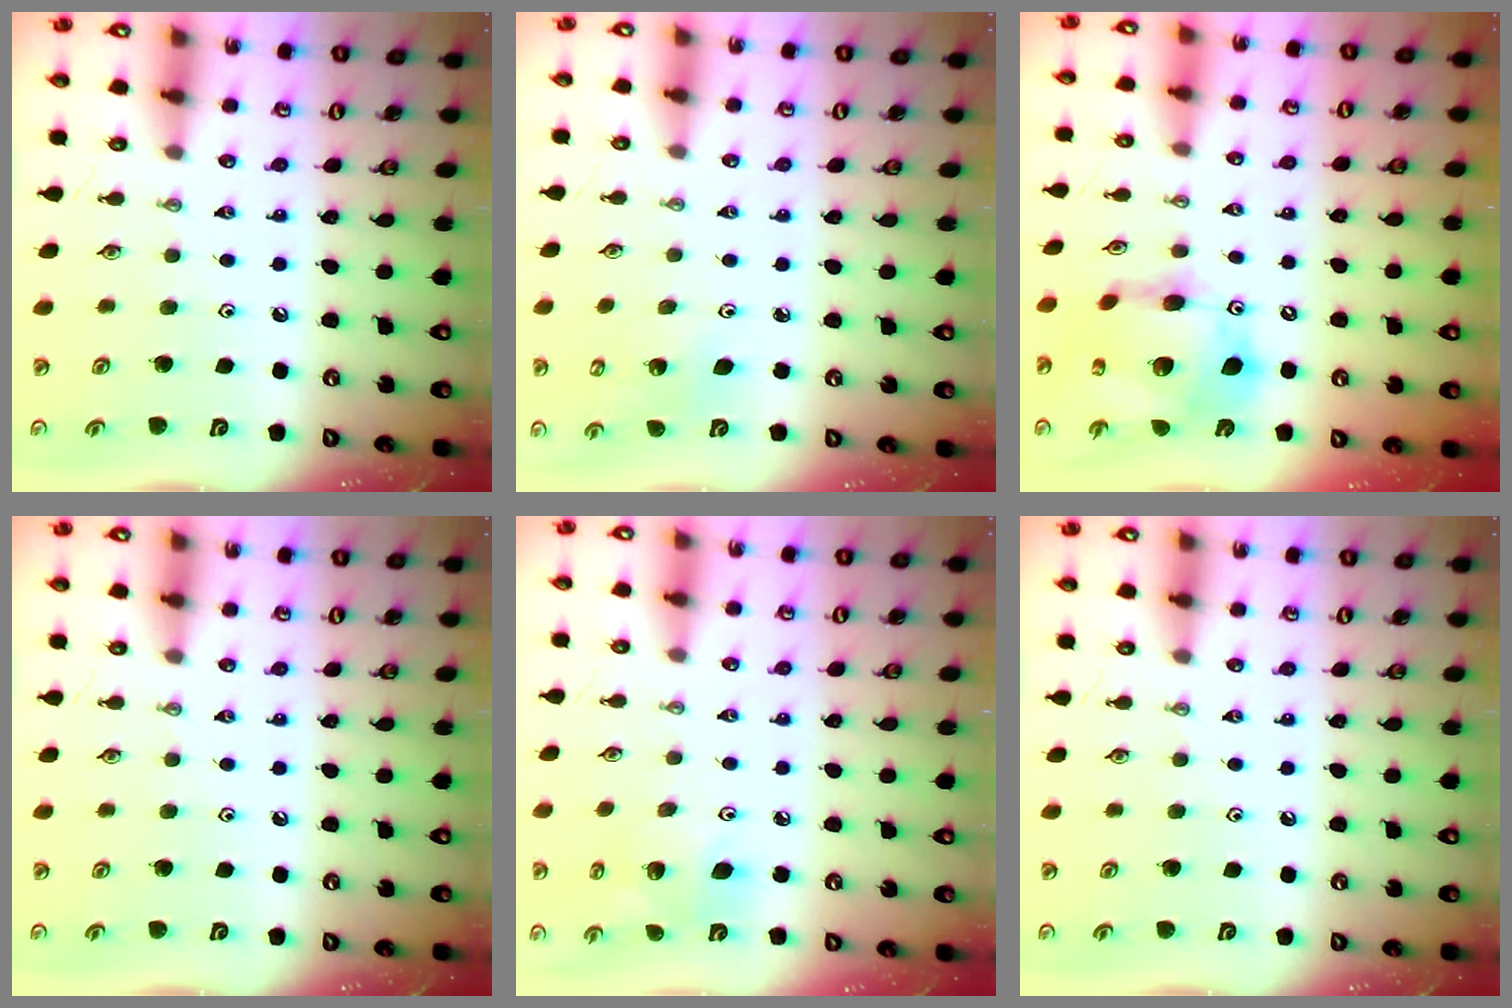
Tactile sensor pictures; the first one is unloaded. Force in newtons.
{"total": 4.0, "press": 3.9, "slide": 0.9}
{"total": 17.1, "press": 17.0, "slide": 1.8}
{"total": 0.0}
{"total": 7.8, "press": 7.6, "slide": 1.9}
{"total": 0.0}